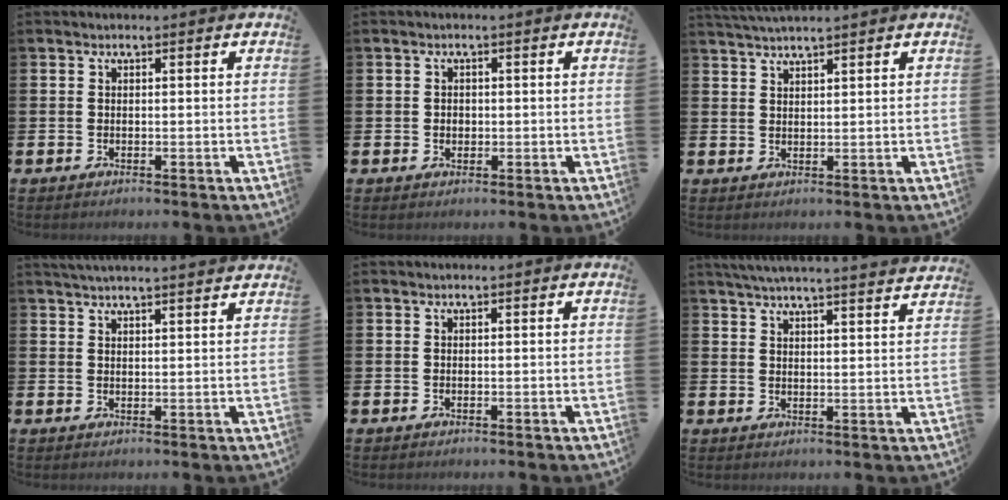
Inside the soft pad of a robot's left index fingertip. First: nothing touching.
{"total": 1.0, "force": [0.1, 0.9, 0.5], "torque": [-0.001, 0.005, -0.003]}
{"total": 2.5, "force": [2.5, -0.3, 0.3], "torque": [-0.017, -0.004, 0.047]}
{"total": 3.2, "force": [3.1, -0.5, 0.2], "torque": [-0.008, -0.012, 0.058]}
{"total": 0.0}
{"total": 5.1, "force": [5.0, -0.6, 1.1], "torque": [-0.032, -0.027, 0.087]}